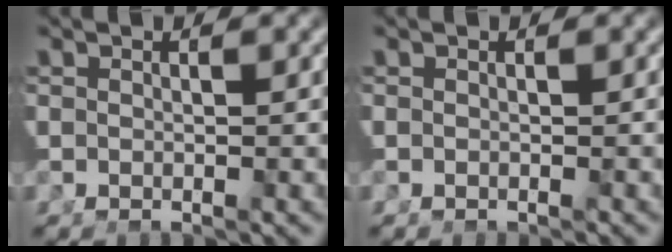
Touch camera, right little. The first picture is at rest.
{"total": 0.5, "force": [-0.5, 0.1, 0.1], "torque": [-0.002, 0.000, -0.007]}